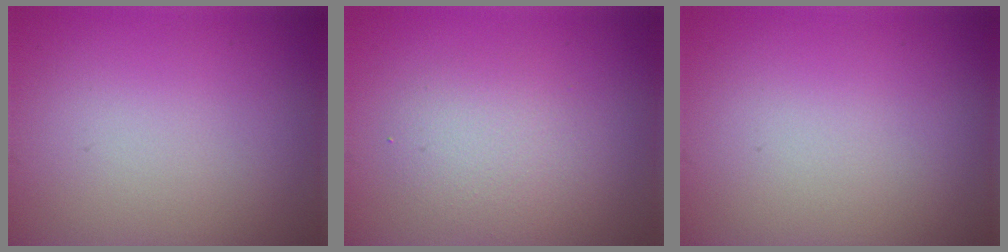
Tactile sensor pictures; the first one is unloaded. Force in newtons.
{"total": 3.0, "press": 3.0, "slide": 0.2}
{"total": 0.0}